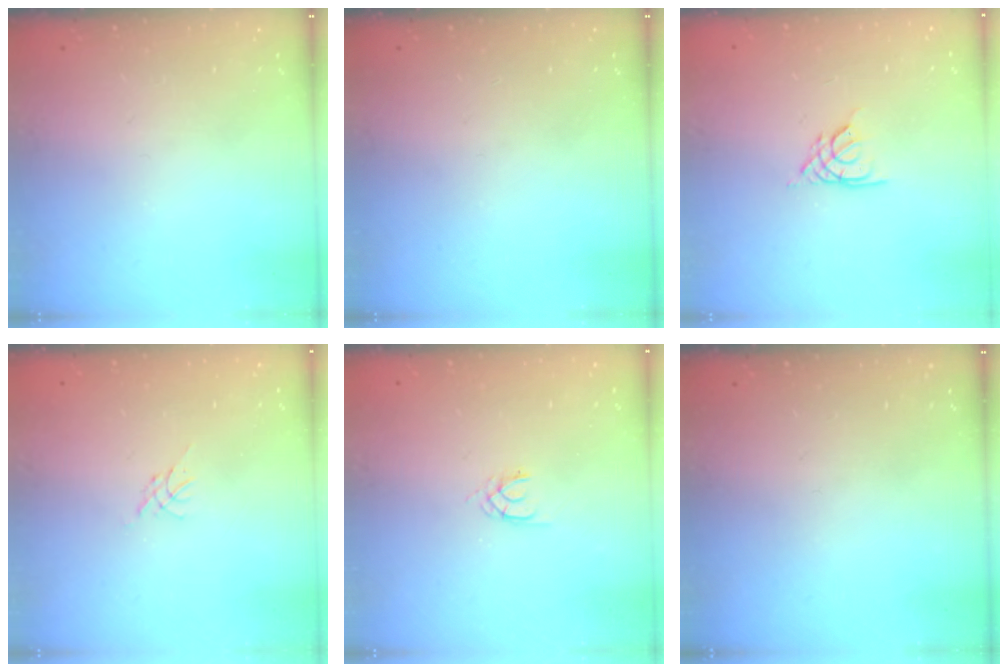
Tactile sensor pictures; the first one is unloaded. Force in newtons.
{"total": 0.0}
{"total": 2.7, "press": 2.7, "slide": 0.4}
{"total": 0.0}
{"total": 1.3, "press": 1.2, "slide": 0.3}
{"total": 0.0}